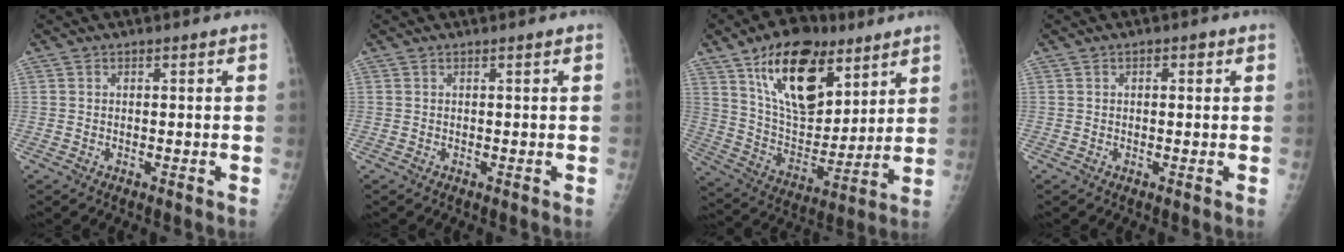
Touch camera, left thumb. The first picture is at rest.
{"total": 0.0}
{"total": 21.0, "force": [11.4, 11.2, 13.6], "torque": [-0.184, -0.054, 0.203]}
{"total": 1.9, "force": [0.7, 1.2, 1.3], "torque": [-0.008, 0.002, 0.007]}